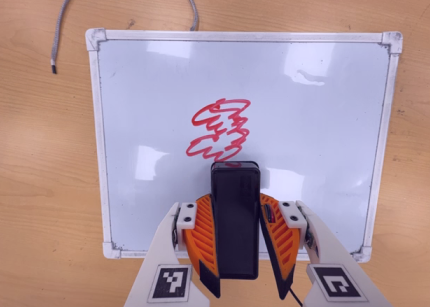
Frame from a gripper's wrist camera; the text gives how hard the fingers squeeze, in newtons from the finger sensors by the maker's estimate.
{"total": 8.3, "left": 6.4, "right": 10.3}